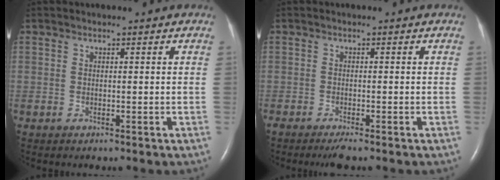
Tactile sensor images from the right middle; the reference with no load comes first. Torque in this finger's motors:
{"motor_torque": [0.40, -0.38, 0.05, 0.04]}